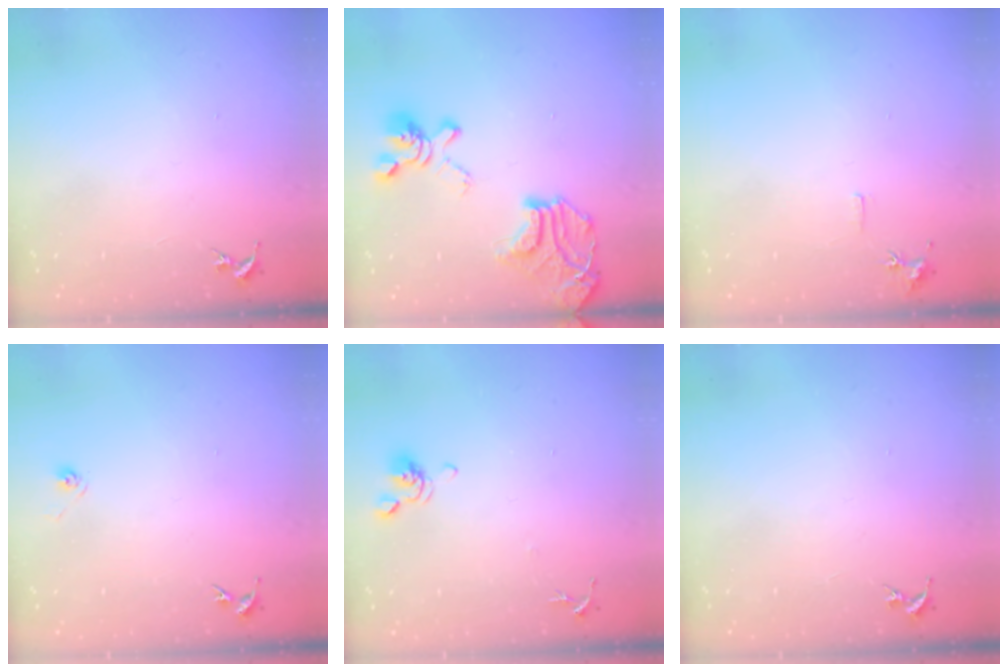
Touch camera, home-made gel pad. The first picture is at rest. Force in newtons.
{"total": 20.9, "press": 20.8, "slide": 2.0}
{"total": 5.6, "press": 5.6, "slide": 0.7}
{"total": 3.2, "press": 2.6, "slide": 1.8}
{"total": 6.9, "press": 6.7, "slide": 1.6}
{"total": 0.0}